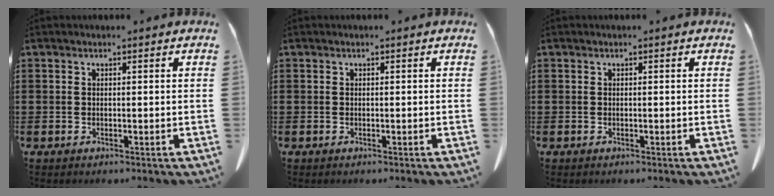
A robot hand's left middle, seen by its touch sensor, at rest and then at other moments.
{"total": 0.0}
{"total": 0.0}